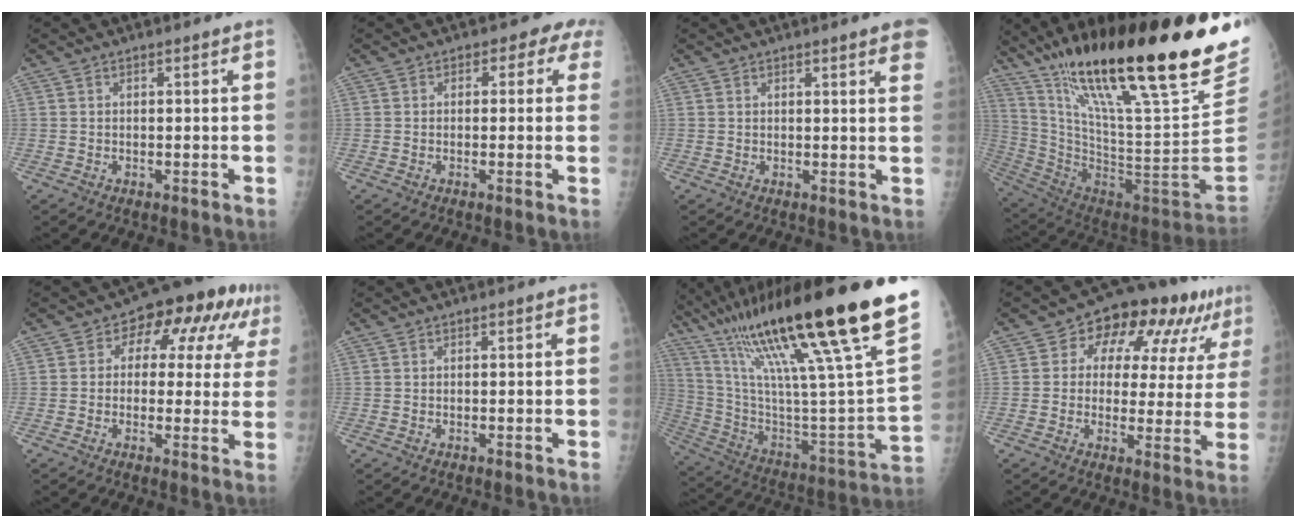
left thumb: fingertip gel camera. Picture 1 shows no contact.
{"total": 3.2, "force": [1.1, 2.3, 1.9], "torque": [0.014, 0.005, -0.003]}
{"total": 6.1, "force": [3.9, 0.6, 4.6], "torque": [-0.045, -0.004, 0.035]}
{"total": 38.8, "force": [21.4, 7.5, 31.5], "torque": [-0.429, -0.044, 0.375]}
{"total": 12.6, "force": [4.2, 7.6, 9.1], "torque": [-0.061, 0.021, 0.045]}
{"total": 0.0}
{"total": 41.3, "force": [25.2, 5.3, 32.3], "torque": [-0.441, -0.068, 0.417]}
{"total": 15.2, "force": [6.8, 8.8, 10.4], "torque": [-0.089, 0.012, 0.090]}